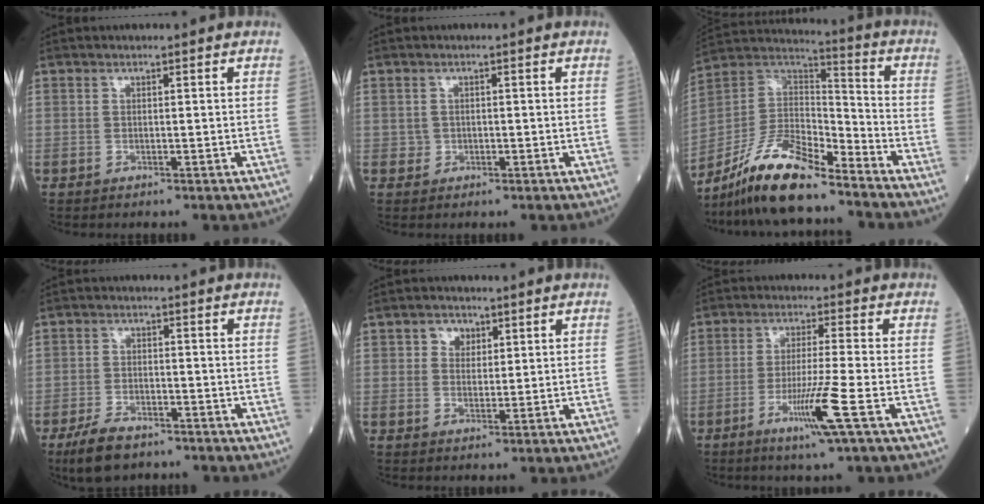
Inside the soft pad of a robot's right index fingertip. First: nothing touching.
{"total": 1.0, "force": [-0.2, 1.0, 0.1], "torque": [0.001, 0.003, -0.002]}
{"total": 14.2, "force": [-11.4, 2.6, 8.0], "torque": [-0.161, 0.009, -0.212]}
{"total": 5.9, "force": [-4.4, 2.4, 3.1], "torque": [-0.069, -0.005, -0.076]}
{"total": 2.9, "force": [1.3, 2.2, 1.3], "torque": [-0.019, 0.005, 0.020]}
{"total": 7.9, "force": [-3.5, -1.2, 7.0], "torque": [-0.133, -0.021, -0.068]}